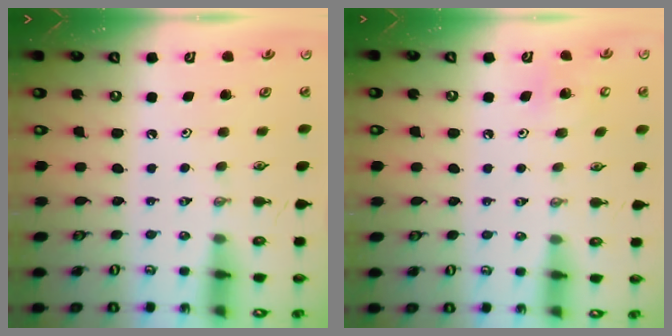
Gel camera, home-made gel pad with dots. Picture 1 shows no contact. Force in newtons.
{"total": 8.0, "press": 8.0, "slide": 0.4}